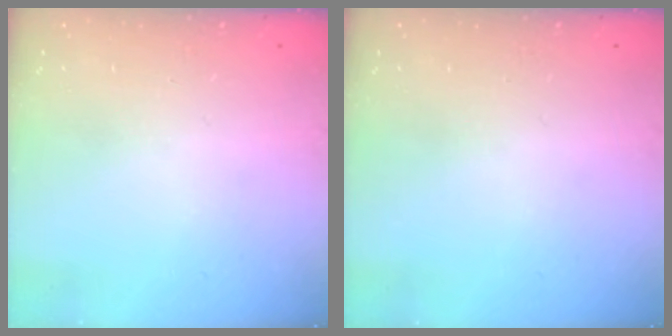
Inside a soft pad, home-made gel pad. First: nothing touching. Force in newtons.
{"total": 0.0}